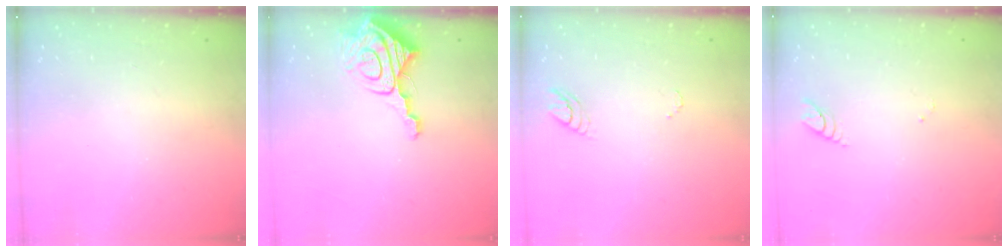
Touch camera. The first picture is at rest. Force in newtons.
{"total": 10.4, "press": 10.3, "slide": 1.1}
{"total": 3.6, "press": 3.6, "slide": 0.2}
{"total": 2.9, "press": 2.8, "slide": 0.3}